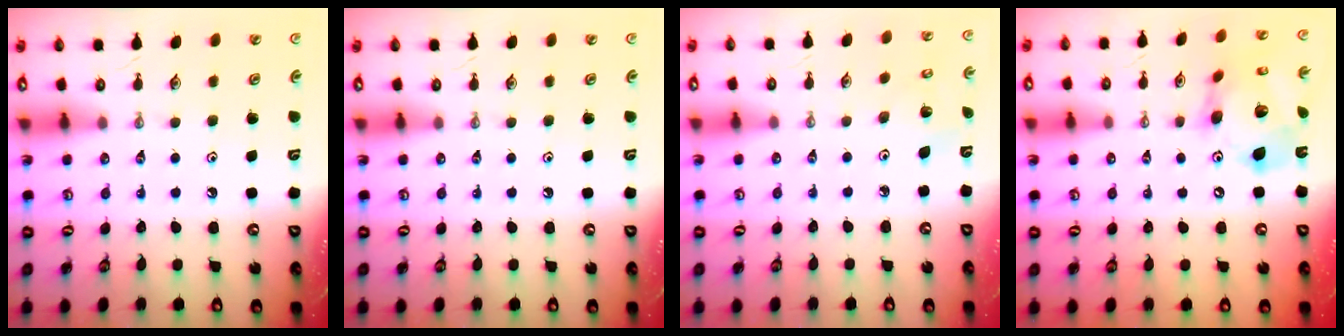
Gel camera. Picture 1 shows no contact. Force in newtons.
{"total": 0.0}
{"total": 2.4, "press": 2.4, "slide": 0.1}
{"total": 17.4, "press": 17.3, "slide": 2.0}